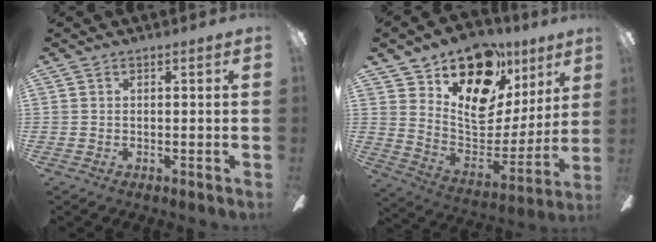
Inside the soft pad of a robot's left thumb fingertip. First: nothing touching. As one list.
[{"total": 17.9, "force": [12.0, 10.2, 8.5], "torque": [-0.129, -0.096, 0.214]}]